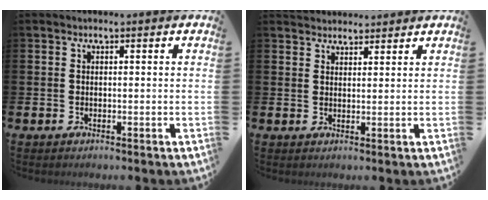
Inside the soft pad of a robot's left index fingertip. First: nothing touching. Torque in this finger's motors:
{"motor_torque": [0.28, -1.85, 0.00, 0.01]}